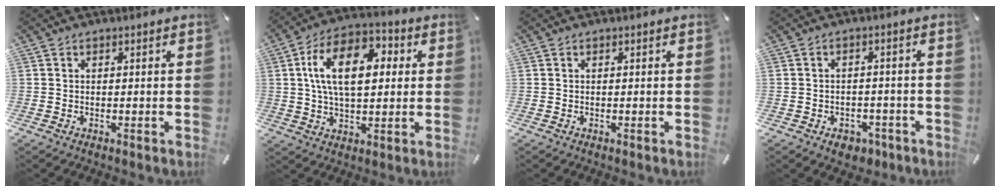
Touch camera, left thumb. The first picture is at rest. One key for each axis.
{"total": 15.1, "fx": 3.0, "fy": 9.0, "fz": 11.8, "tx": -0.213, "ty": 0.008, "tz": 0.049}
{"total": 0.0}
{"total": 4.5, "fx": -2.6, "fy": 3.2, "fz": 1.9, "tx": -0.033, "ty": 0.014, "tz": -0.045}